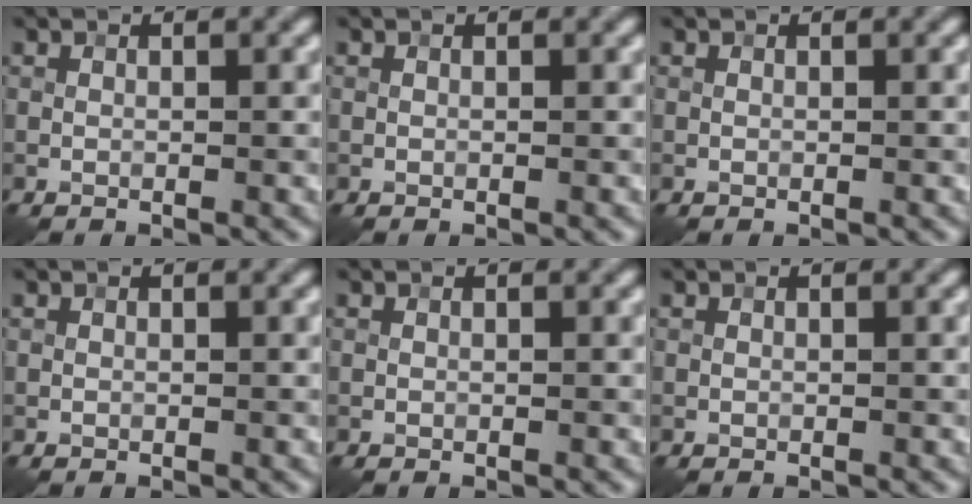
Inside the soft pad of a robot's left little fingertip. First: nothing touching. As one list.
[{"total": 0.0}, {"total": 0.0}, {"total": 0.0}, {"total": 0.0}, {"total": 0.0}]